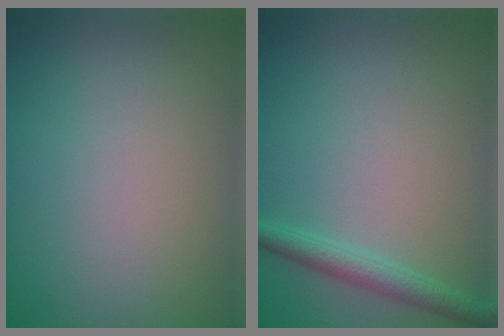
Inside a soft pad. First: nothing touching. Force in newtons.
{"total": 2.3, "press": 2.3, "slide": 0.1}